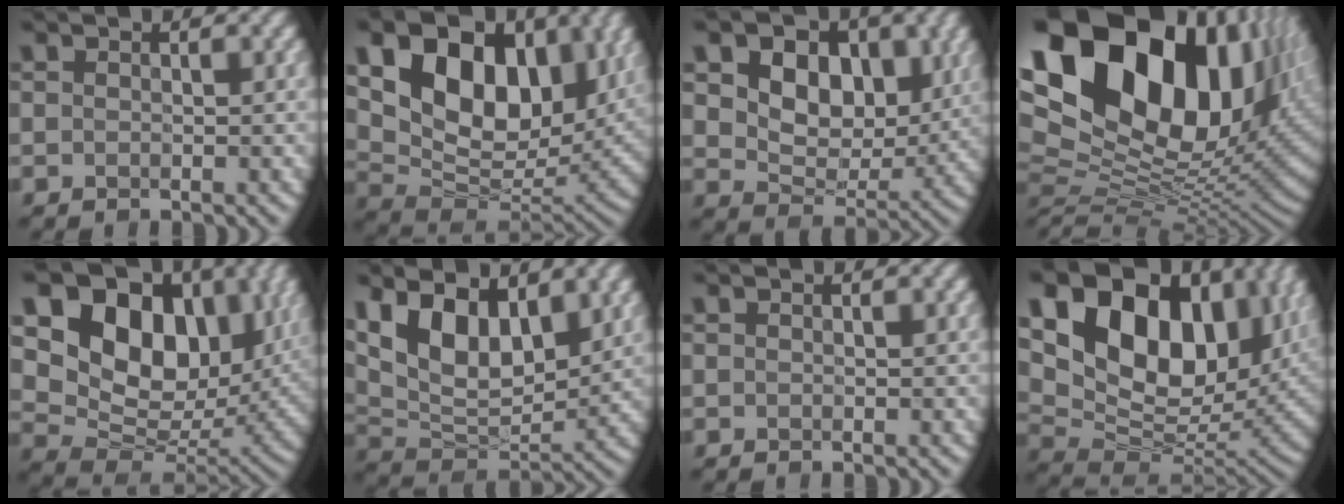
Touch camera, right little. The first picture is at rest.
{"total": 15.3, "force": [5.7, 9.7, 10.4], "torque": [-0.187, 0.017, 0.103]}
{"total": 8.2, "force": [2.4, 5.9, 5.2], "torque": [-0.094, -0.007, 0.027]}
{"total": 22.3, "force": [8.4, 13.6, 15.5], "torque": [-0.299, 0.046, 0.146]}
{"total": 16.3, "force": [6.6, 10.9, 10.2], "torque": [-0.180, 0.031, 0.113]}
{"total": 10.8, "force": [4.7, 5.9, 7.7], "torque": [-0.151, 0.001, 0.075]}
{"total": 0.0}
{"total": 18.8, "force": [7.7, 11.2, 12.9], "torque": [-0.227, 0.049, 0.118]}